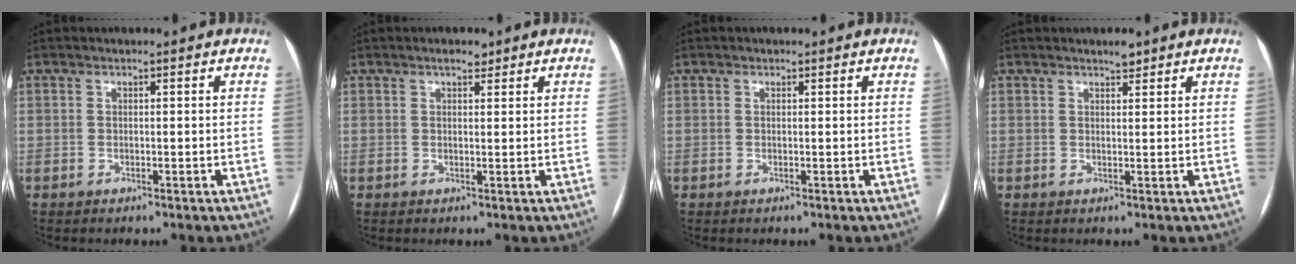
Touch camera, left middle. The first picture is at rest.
{"total": 1.7, "force": [1.2, 0.6, 0.9], "torque": [-0.017, 0.002, 0.019]}
{"total": 0.0}
{"total": 1.5, "force": [1.3, 0.4, 0.7], "torque": [-0.015, 0.000, 0.022]}